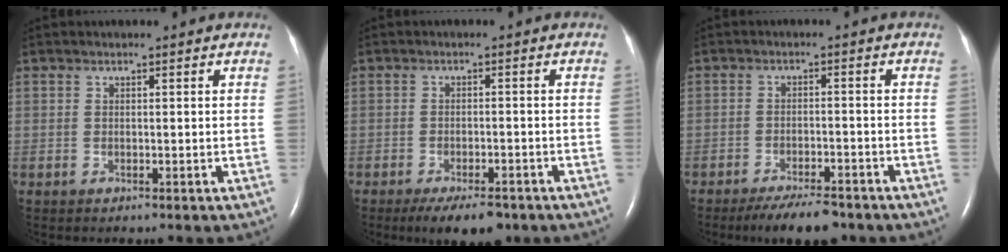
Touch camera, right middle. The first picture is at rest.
{"total": 6.6, "force": [-4.9, 2.2, 3.9], "torque": [-0.057, -0.007, -0.074]}
{"total": 6.9, "force": [-5.7, 1.7, 3.6], "torque": [-0.057, -0.010, -0.093]}